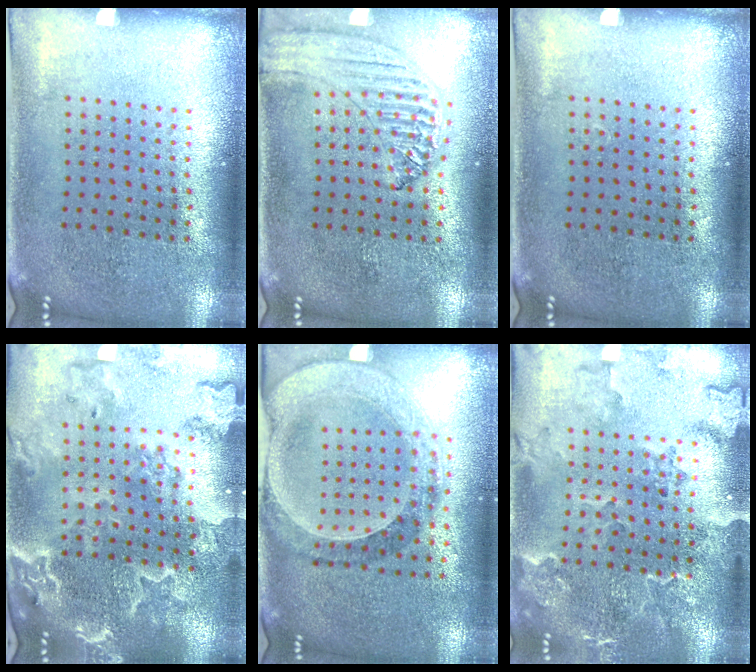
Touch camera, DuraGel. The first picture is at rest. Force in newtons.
{"total": 1.2, "press": 1.2, "slide": 0.2}
{"total": 0.0}
{"total": 3.5, "press": 3.1, "slide": 1.6}
{"total": 1.5, "press": 1.5, "slide": 0.3}
{"total": 2.4, "press": 2.2, "slide": 0.9}